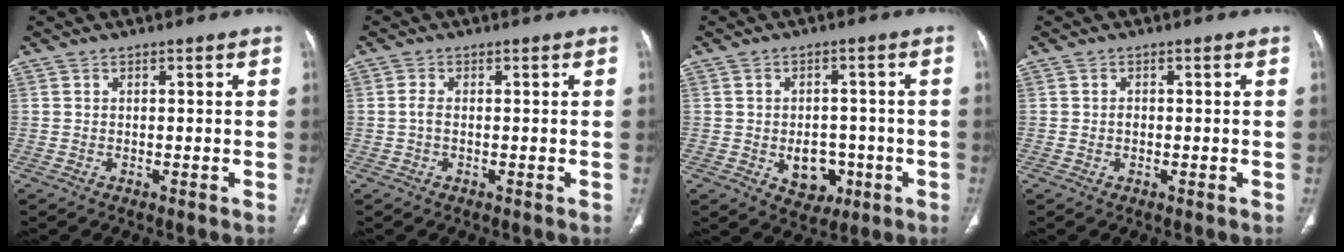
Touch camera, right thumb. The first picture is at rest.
{"total": 1.7, "force": [-0.1, 0.8, 1.4], "torque": [-0.033, 0.000, -0.002]}
{"total": 7.2, "force": [-2.0, 5.4, 4.3], "torque": [-0.029, 0.013, -0.015]}
{"total": 0.9, "force": [-0.1, 0.7, 0.6], "torque": [-0.009, 0.001, -0.003]}